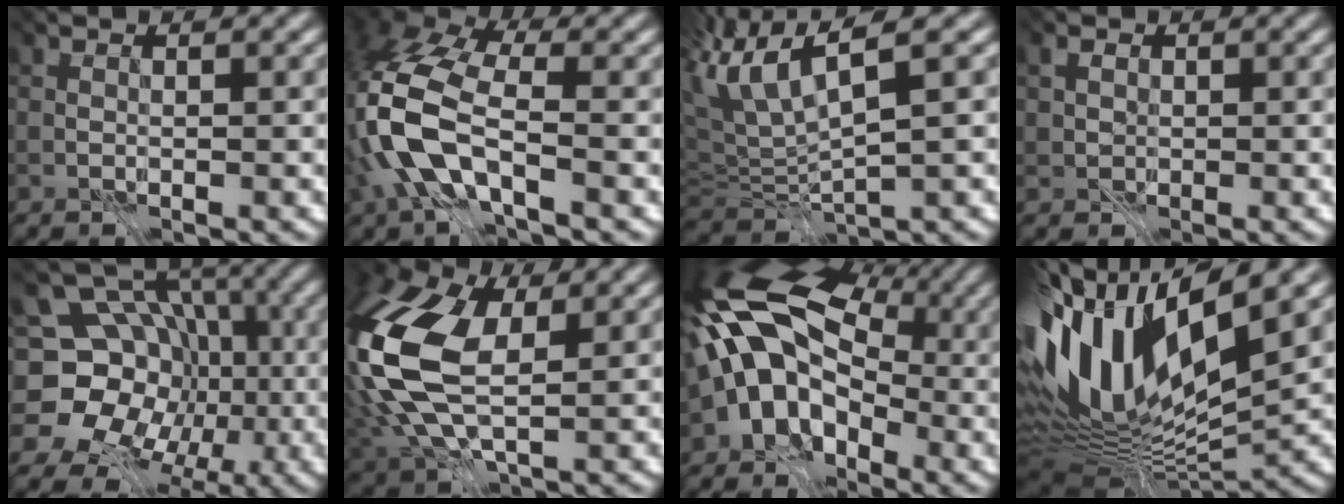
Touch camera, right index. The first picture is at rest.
{"total": 8.6, "force": [-4.3, 3.6, 6.5], "torque": [-0.169, -0.014, -0.070]}
{"total": 5.3, "force": [0.8, 0.5, 5.3], "torque": [-0.124, 0.002, 0.037]}
{"total": 0.7, "force": [-0.6, 0.3, -0.1], "torque": [-0.013, -0.009, 0.006]}
{"total": 15.2, "force": [-3.4, 13.6, 5.9], "torque": [-0.133, 0.021, -0.053]}
{"total": 12.4, "force": [-0.2, 7.4, 9.9], "torque": [-0.251, -0.016, 0.021]}
{"total": 12.2, "force": [-2.7, 7.5, 9.3], "torque": [-0.149, -0.001, -0.046]}
{"total": 13.5, "force": [2.5, 5.0, 12.2], "torque": [-0.263, 0.008, 0.054]}